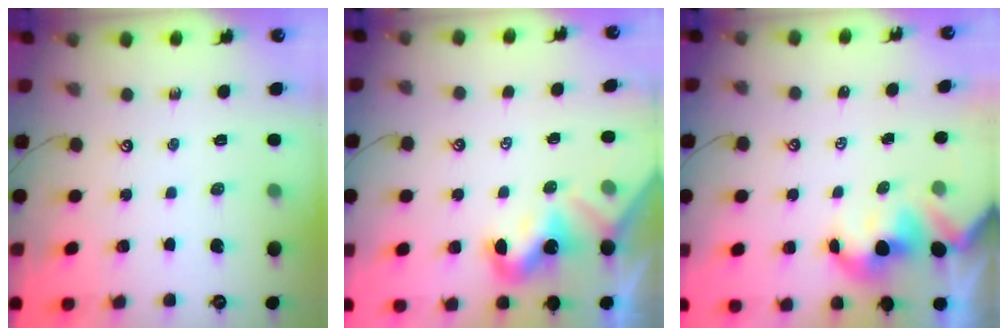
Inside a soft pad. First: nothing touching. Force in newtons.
{"total": 2.1, "press": 2.0, "slide": 0.4}
{"total": 1.7, "press": 1.7, "slide": 0.2}